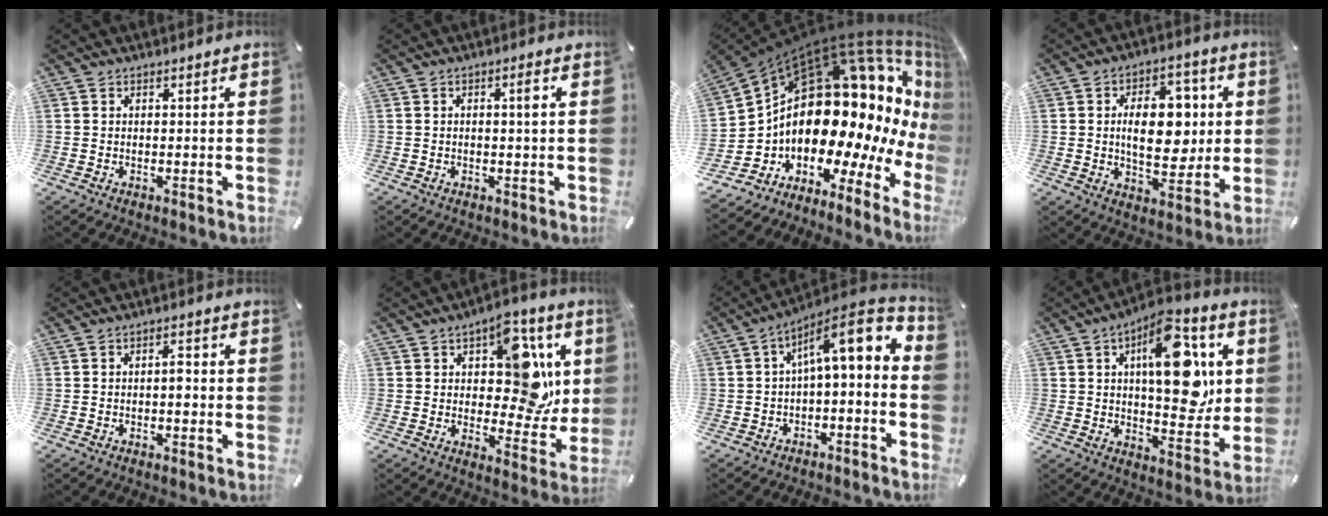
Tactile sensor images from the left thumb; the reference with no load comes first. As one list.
[{"total": 2.3, "force": [0.2, 0.3, 2.3], "torque": [-0.036, 0.000, -0.001]}, {"total": 23.5, "force": [6.2, 14.2, 17.7], "torque": [-0.269, -0.114, 0.140]}, {"total": 15.0, "force": [1.6, 9.4, 11.6], "torque": [-0.169, 0.000, 0.023]}, {"total": 2.9, "force": [-0.5, 1.4, 2.5], "torque": [-0.049, 0.007, -0.011]}, {"total": 16.3, "force": [4.0, 9.8, 12.4], "torque": [-0.150, -0.018, 0.071]}, {"total": 11.4, "force": [2.8, 4.3, 10.2], "torque": [-0.143, -0.021, 0.041]}, {"total": 19.1, "force": [6.0, 9.3, 15.5], "torque": [-0.202, -0.024, 0.095]}]